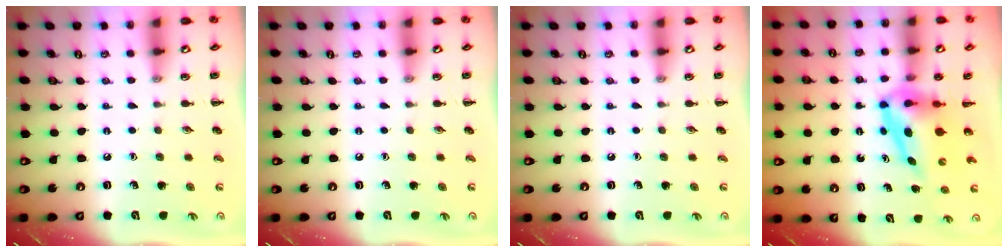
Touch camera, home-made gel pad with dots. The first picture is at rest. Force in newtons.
{"total": 0.0}
{"total": 0.0}
{"total": 6.8, "press": 6.5, "slide": 1.9}